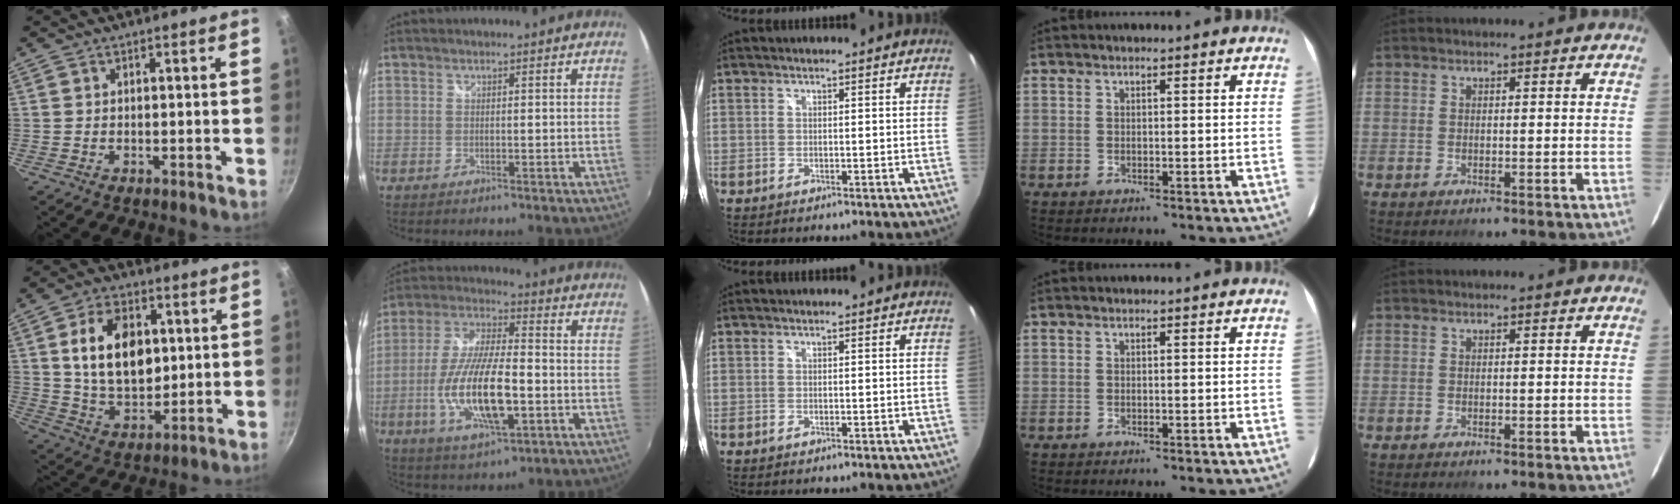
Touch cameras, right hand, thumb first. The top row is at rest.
{"thumb": {"total": 15.0, "force": [3.1, 10.0, 10.8], "torque": [-0.155, -0.012, 0.058]}, "index": {"total": 16.6, "force": [-4.3, 5.1, 15.2], "torque": [-0.312, -0.013, -0.077]}}